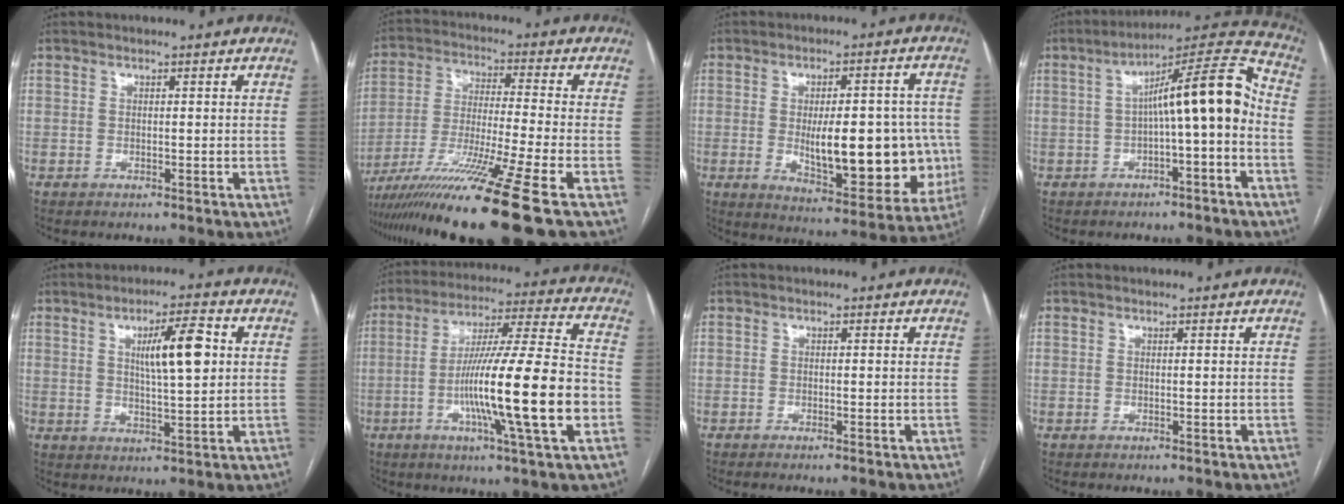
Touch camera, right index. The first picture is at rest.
{"total": 17.6, "force": [-12.0, -2.3, 12.7], "torque": [-0.225, -0.046, -0.214]}
{"total": 18.1, "force": [-1.9, 6.7, 16.7], "torque": [-0.212, 0.009, -0.005]}
{"total": 12.4, "force": [-0.8, 1.3, 12.3], "torque": [-0.187, 0.044, -0.012]}
{"total": 8.5, "force": [2.1, 1.3, 8.1], "torque": [-0.133, 0.008, 0.037]}
{"total": 20.0, "force": [-4.8, -0.1, 19.4], "torque": [-0.323, -0.007, -0.084]}
{"total": 0.7, "force": [-0.5, -0.2, 0.5], "torque": [-0.011, 0.000, -0.009]}
{"total": 0.0}